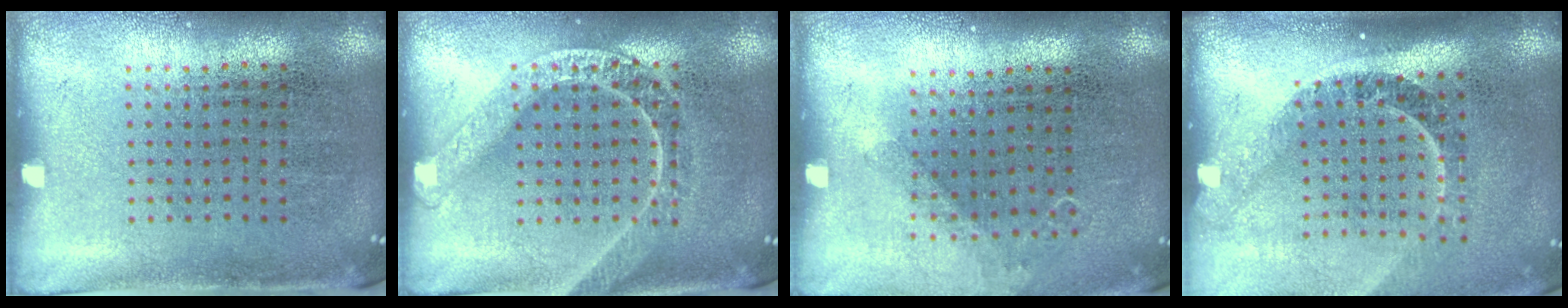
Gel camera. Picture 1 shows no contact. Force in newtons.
{"total": 2.8, "press": 2.8, "slide": 0.4}
{"total": 0.8, "press": 0.8, "slide": 0.3}
{"total": 2.4, "press": 1.7, "slide": 1.7}